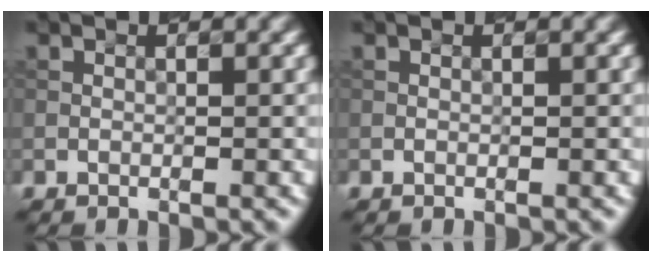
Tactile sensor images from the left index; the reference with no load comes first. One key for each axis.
{"total": 0.0}